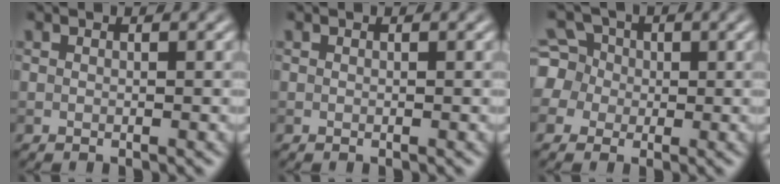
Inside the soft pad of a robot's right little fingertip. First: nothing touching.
{"total": 0.0}
{"total": 6.3, "force": [0.7, 5.9, 2.0], "torque": [-0.046, 0.041, -0.013]}